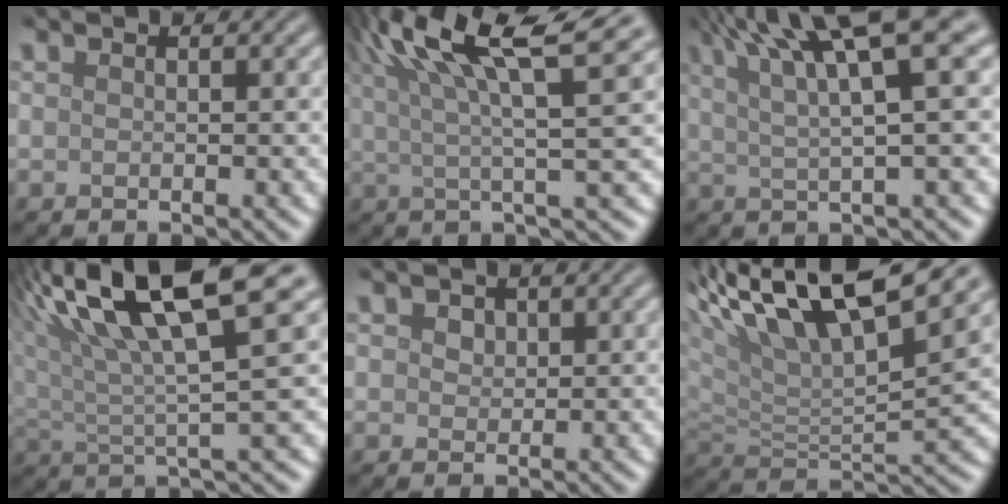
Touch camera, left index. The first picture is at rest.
{"total": 11.2, "force": [5.5, 2.6, 9.4], "torque": [-0.161, 0.028, 0.091]}
{"total": 9.8, "force": [5.2, 1.8, 8.1], "torque": [-0.114, 0.026, 0.084]}
{"total": 12.6, "force": [6.4, 3.0, 10.4], "torque": [-0.193, 0.022, 0.112]}
{"total": 1.6, "force": [0.9, 1.2, 0.7], "torque": [-0.010, 0.008, 0.002]}
{"total": 13.0, "force": [8.6, 3.7, 9.1], "torque": [-0.178, 0.023, 0.152]}